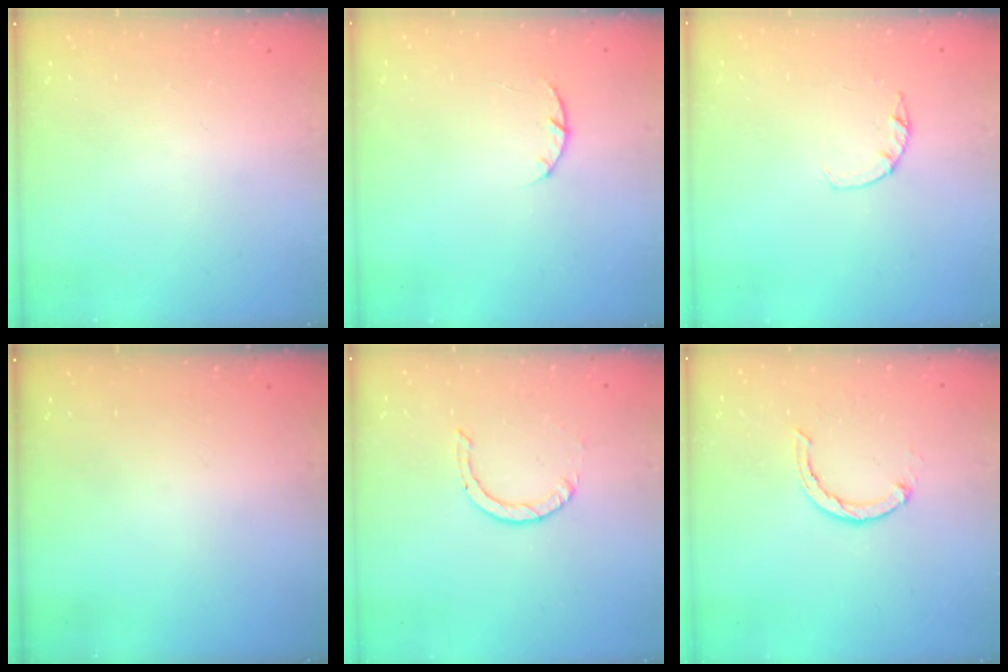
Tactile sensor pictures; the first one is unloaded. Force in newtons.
{"total": 3.2, "press": 3.2, "slide": 0.5}
{"total": 2.2, "press": 2.2, "slide": 0.4}
{"total": 0.0}
{"total": 0.9, "press": 0.9, "slide": 0.1}
{"total": 2.1, "press": 2.0, "slide": 0.4}